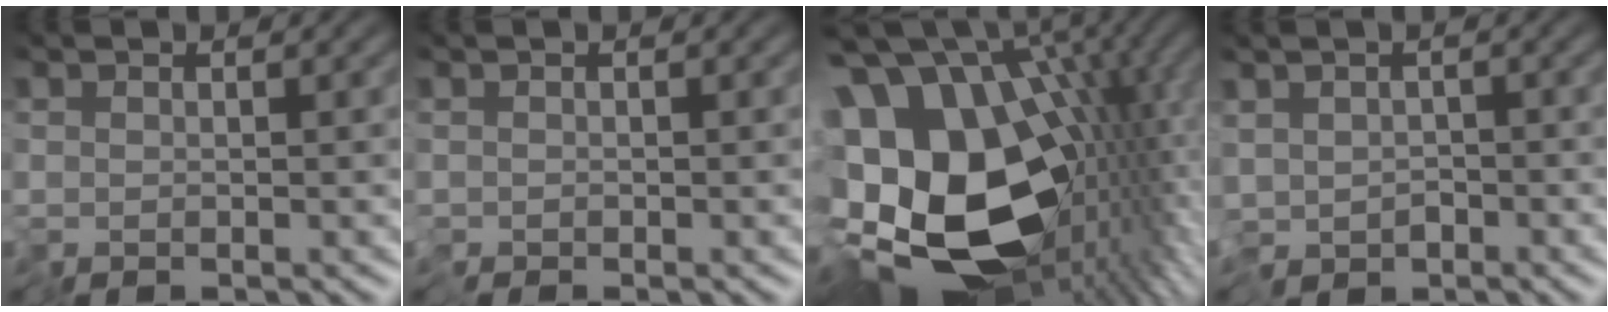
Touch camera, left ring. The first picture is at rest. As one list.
[{"total": 0.0}, {"total": 20.0, "force": [-0.6, 13.1, 15.1], "torque": [-0.277, -0.012, 0.013]}, {"total": 3.1, "force": [-1.5, 2.1, 1.8], "torque": [-0.038, -0.005, -0.035]}]